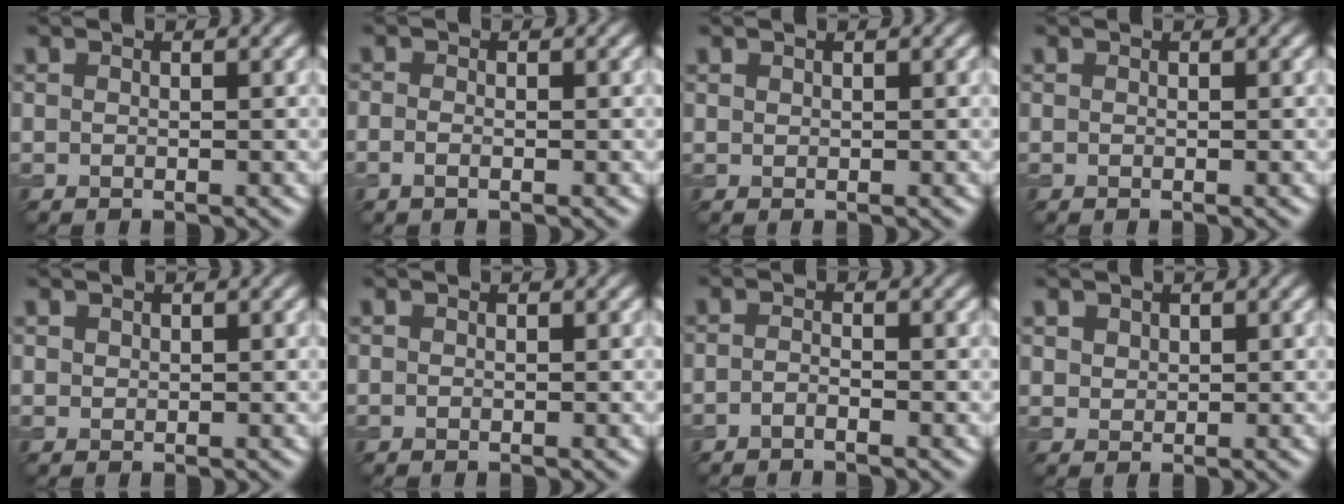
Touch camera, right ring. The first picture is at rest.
{"total": 0.9, "force": [-0.4, 0.5, 0.7], "torque": [-0.018, -0.003, -0.010]}
{"total": 0.0}
{"total": 0.0}
{"total": 0.5, "force": [0.4, 0.3, 0.0], "torque": [-0.001, -0.001, 0.010]}
{"total": 0.0}
{"total": 1.0, "force": [-0.7, 0.2, 0.6], "torque": [-0.014, 0.000, -0.015]}
{"total": 1.2, "force": [0.8, 0.9, 0.3], "torque": [-0.008, -0.004, 0.021]}